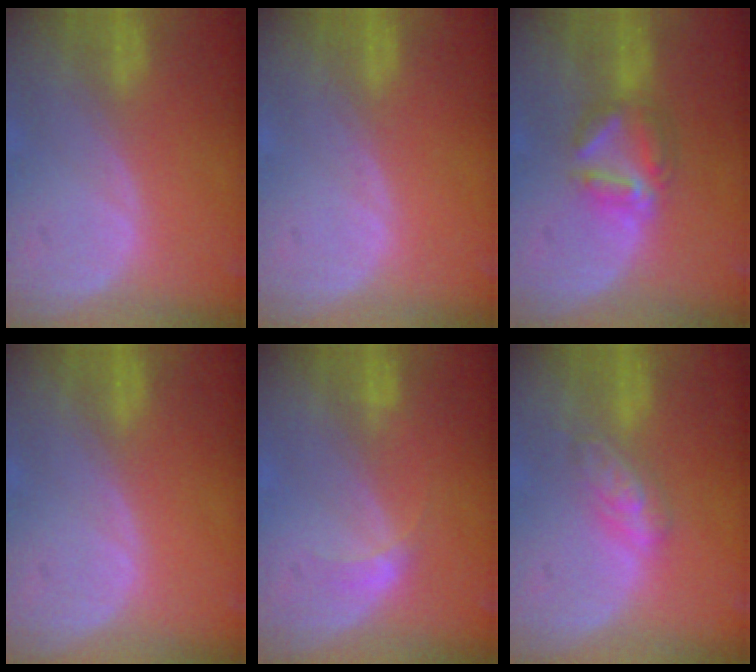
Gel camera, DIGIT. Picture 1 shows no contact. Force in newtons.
{"total": 0.0}
{"total": 6.2, "press": 5.5, "slide": 2.8}
{"total": 0.0}
{"total": 1.7, "press": 1.7, "slide": 0.2}
{"total": 4.8, "press": 4.5, "slide": 1.6}